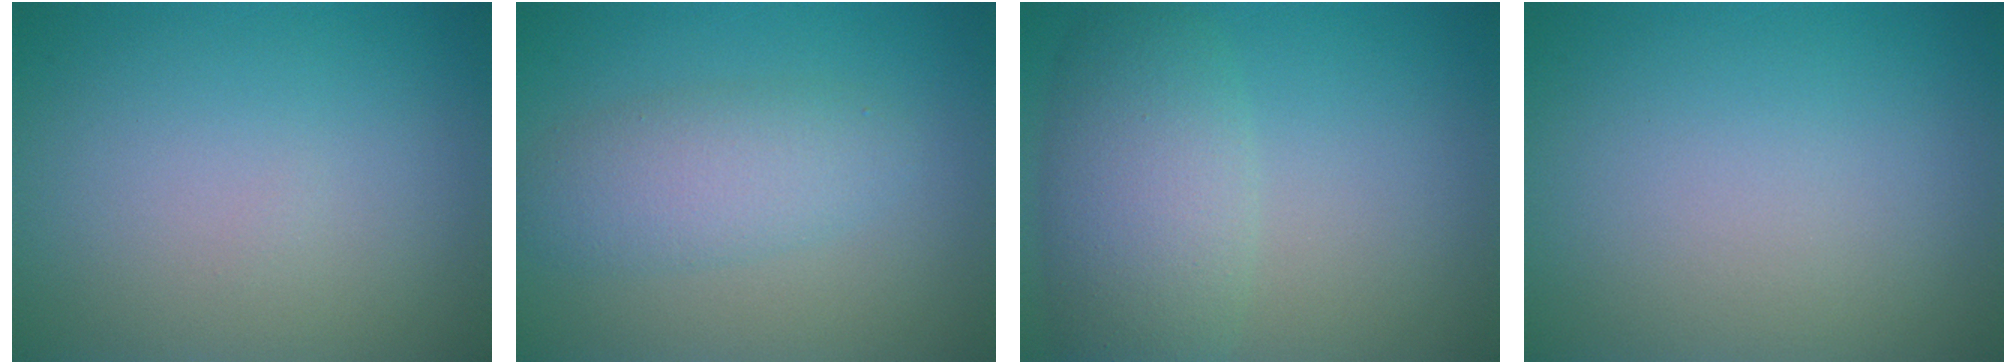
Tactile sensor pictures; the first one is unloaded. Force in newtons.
{"total": 3.6, "press": 3.6, "slide": 0.1}
{"total": 5.6, "press": 5.5, "slide": 0.4}
{"total": 0.0}